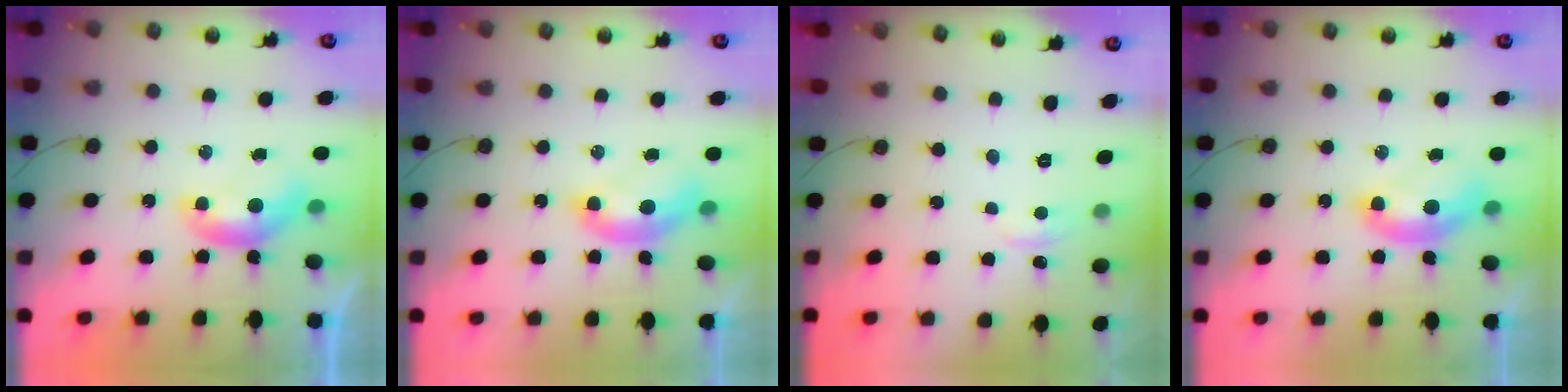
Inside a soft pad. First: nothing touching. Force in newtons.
{"total": 2.7, "press": 2.6, "slide": 0.6}
{"total": 1.0, "press": 0.7, "slide": 0.8}
{"total": 2.5, "press": 2.5, "slide": 0.6}